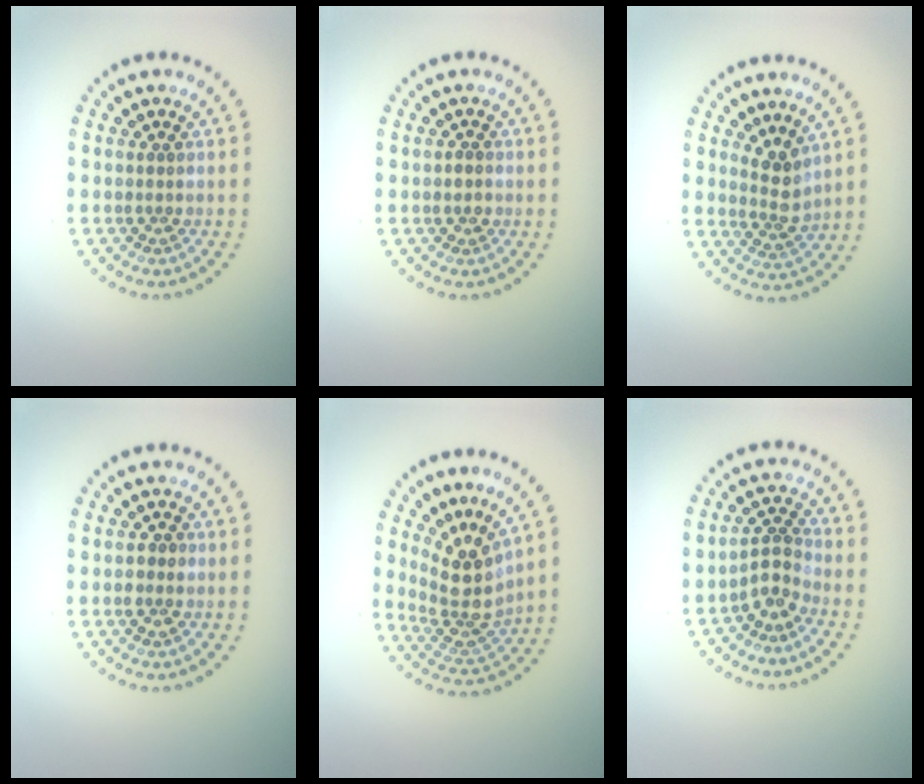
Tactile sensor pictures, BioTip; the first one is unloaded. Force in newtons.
{"total": 0.6, "press": 0.6, "slide": 0.3}
{"total": 2.5, "press": 1.9, "slide": 1.6}
{"total": 1.5, "press": 1.5, "slide": 0.1}
{"total": 4.2, "press": 3.1, "slide": 2.7}
{"total": 2.4, "press": 1.7, "slide": 1.7}